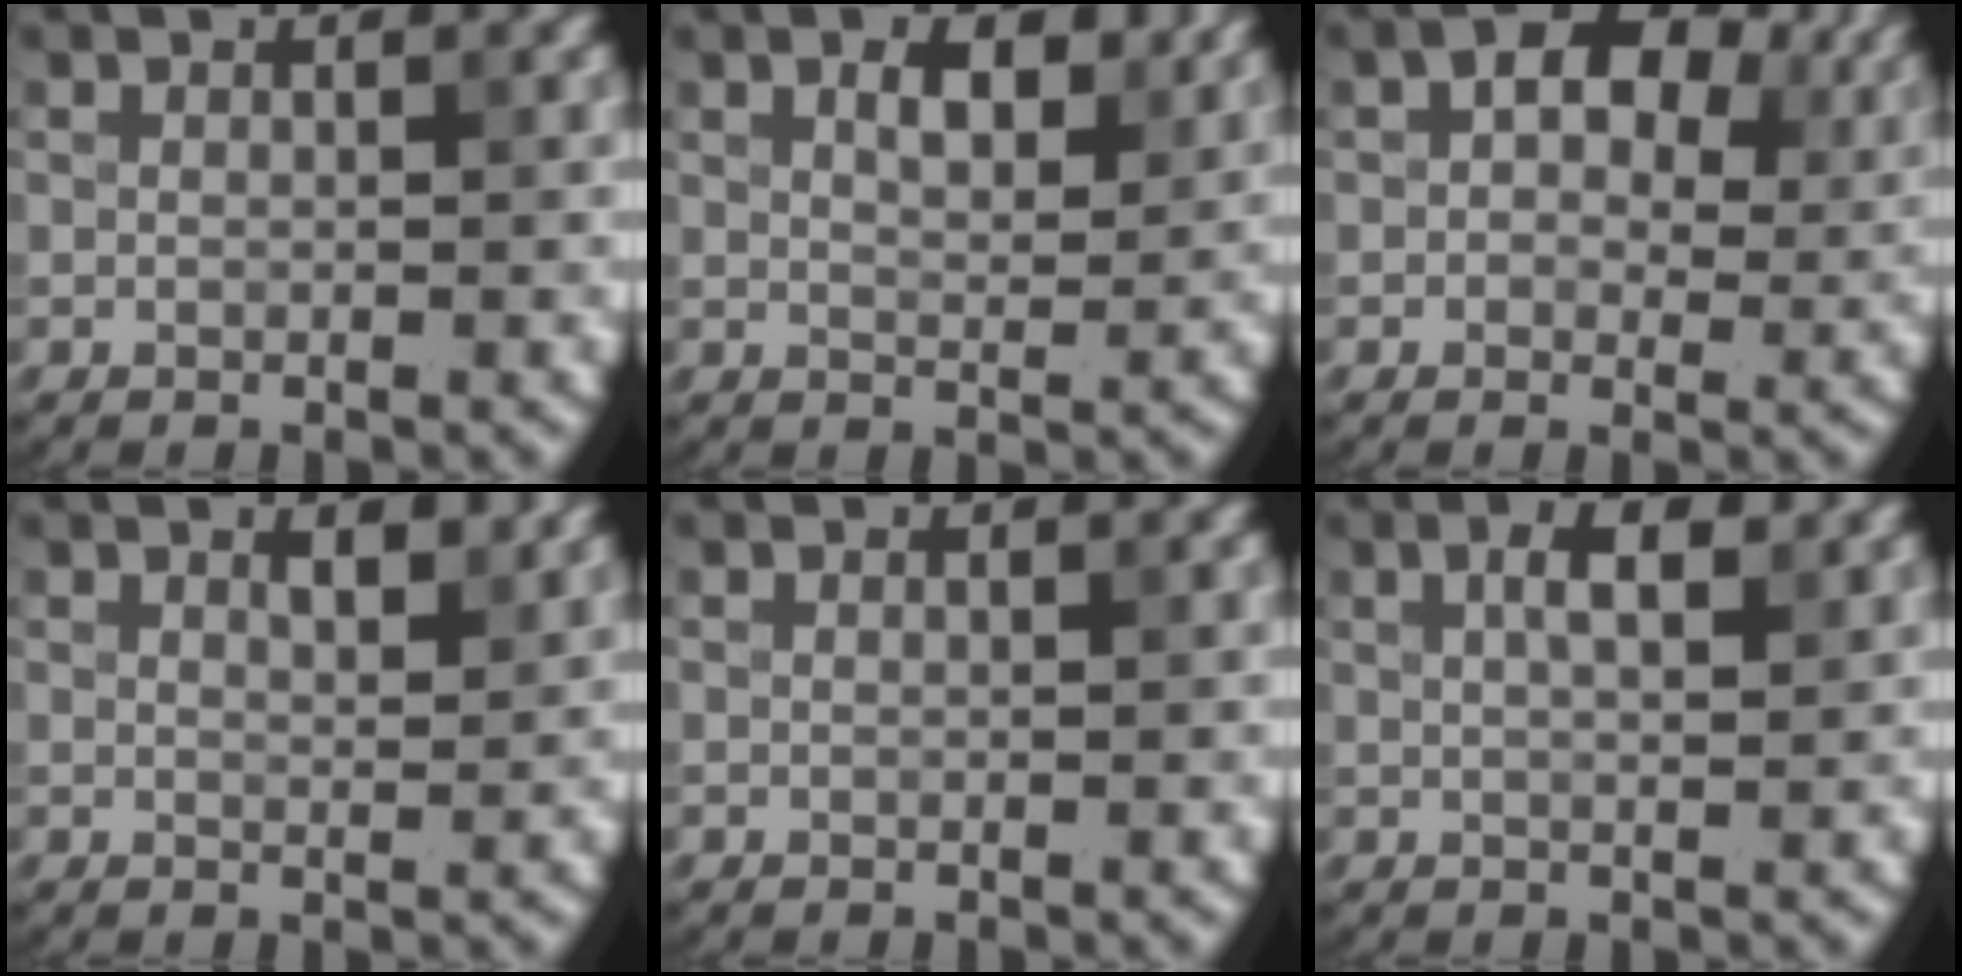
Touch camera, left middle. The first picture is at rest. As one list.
[{"total": 3.3, "force": [1.7, 1.5, 2.4], "torque": [-0.043, 0.002, 0.028]}, {"total": 7.9, "force": [3.0, 4.7, 5.5], "torque": [-0.072, 0.006, 0.030]}, {"total": 1.8, "force": [1.3, 0.5, 1.1], "torque": [-0.016, -0.002, 0.023]}, {"total": 0.0}, {"total": 2.8, "force": [1.2, 1.0, 2.3], "torque": [-0.041, 0.007, 0.020]}]